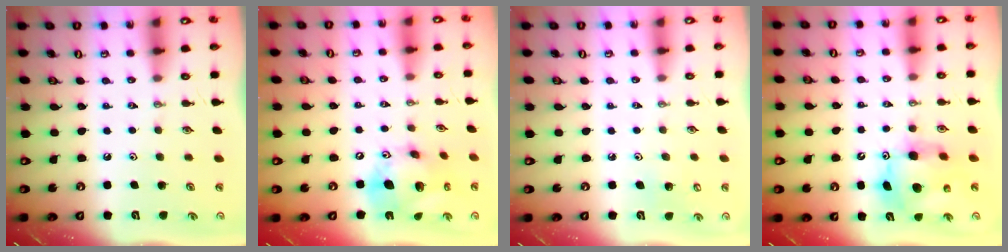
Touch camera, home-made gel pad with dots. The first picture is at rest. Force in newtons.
{"total": 16.9, "press": 16.6, "slide": 3.2}
{"total": 5.1, "press": 5.0, "slide": 0.9}
{"total": 12.3, "press": 12.2, "slide": 1.2}